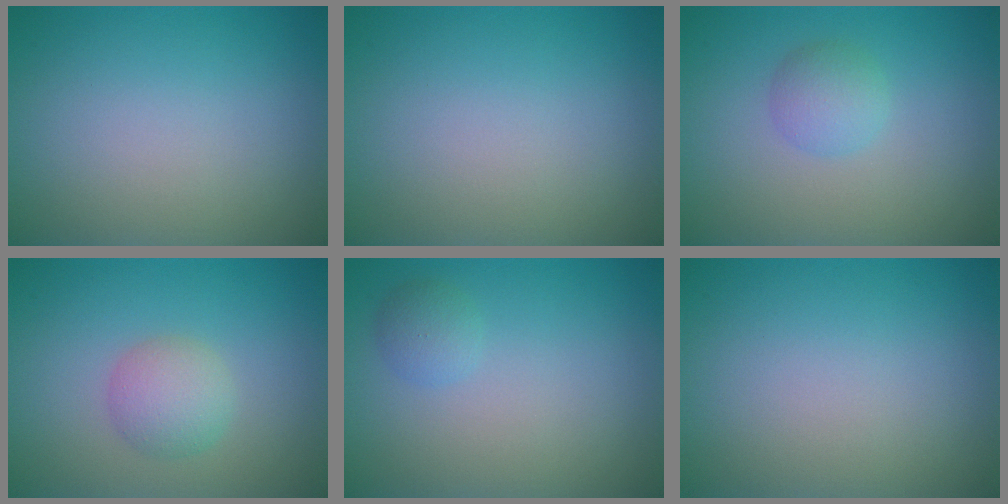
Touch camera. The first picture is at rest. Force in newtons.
{"total": 0.0}
{"total": 2.0, "press": 2.0, "slide": 0.0}
{"total": 2.7, "press": 2.7, "slide": 0.1}
{"total": 1.3, "press": 1.3, "slide": 0.1}
{"total": 0.0}